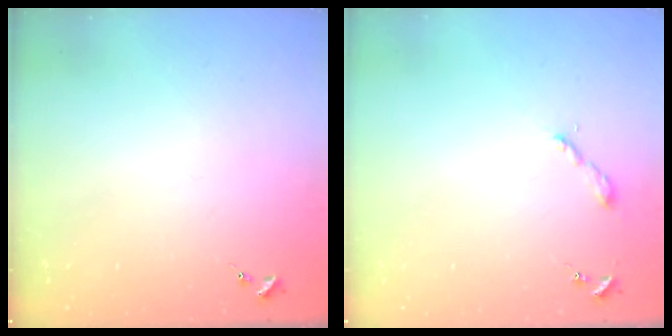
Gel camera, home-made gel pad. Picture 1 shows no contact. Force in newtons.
{"total": 2.2, "press": 2.2, "slide": 0.2}